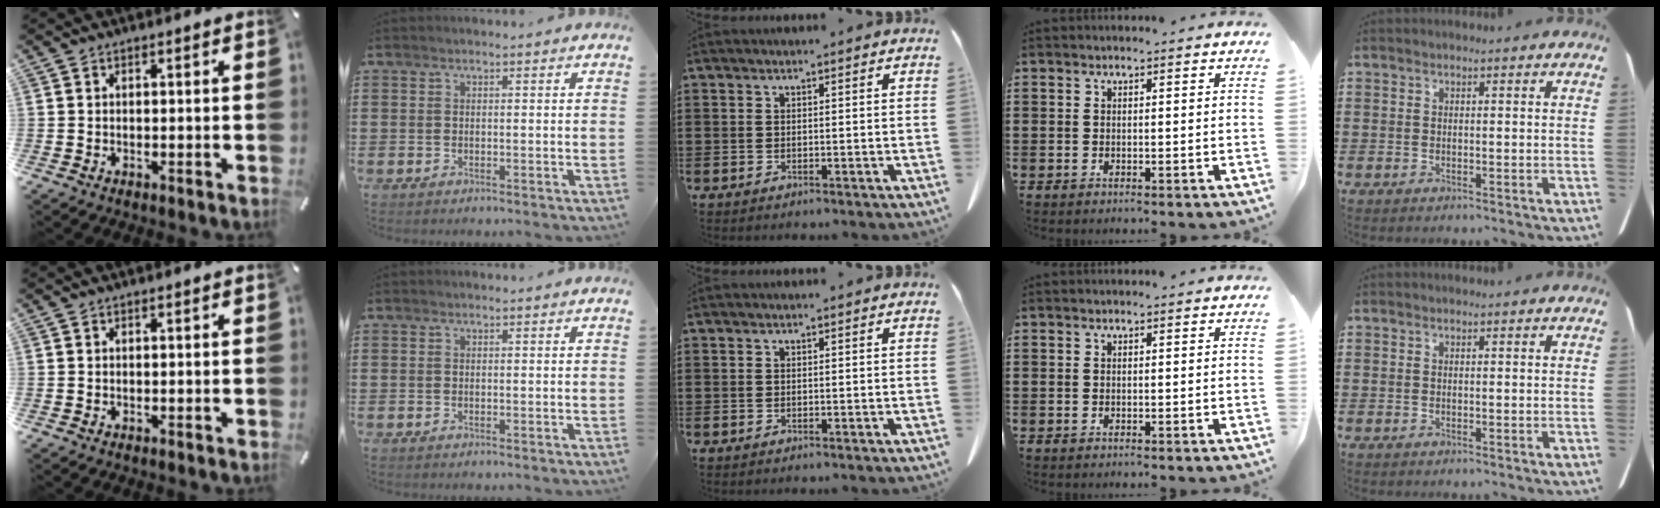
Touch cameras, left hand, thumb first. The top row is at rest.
{}